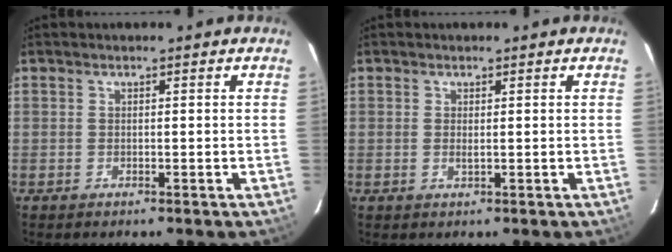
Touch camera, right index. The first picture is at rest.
{"total": 0.8, "force": [0.1, 0.2, 0.7], "torque": [-0.014, 0.000, 0.002]}